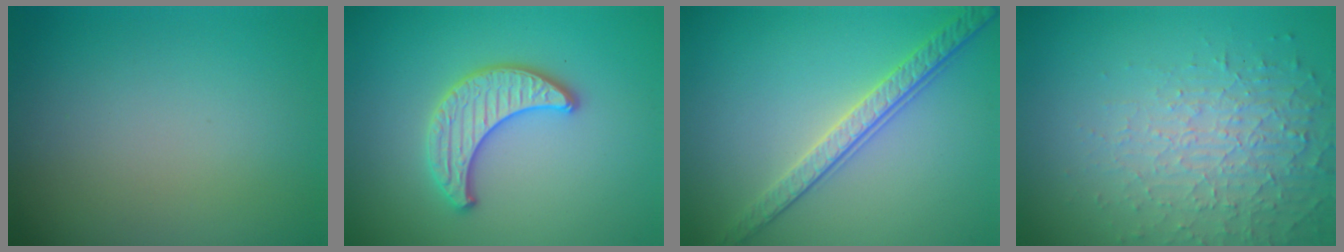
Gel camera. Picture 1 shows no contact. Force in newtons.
{"total": 3.3, "press": 3.2, "slide": 0.4}
{"total": 3.4, "press": 3.0, "slide": 1.6}
{"total": 5.3, "press": 3.4, "slide": 4.0}